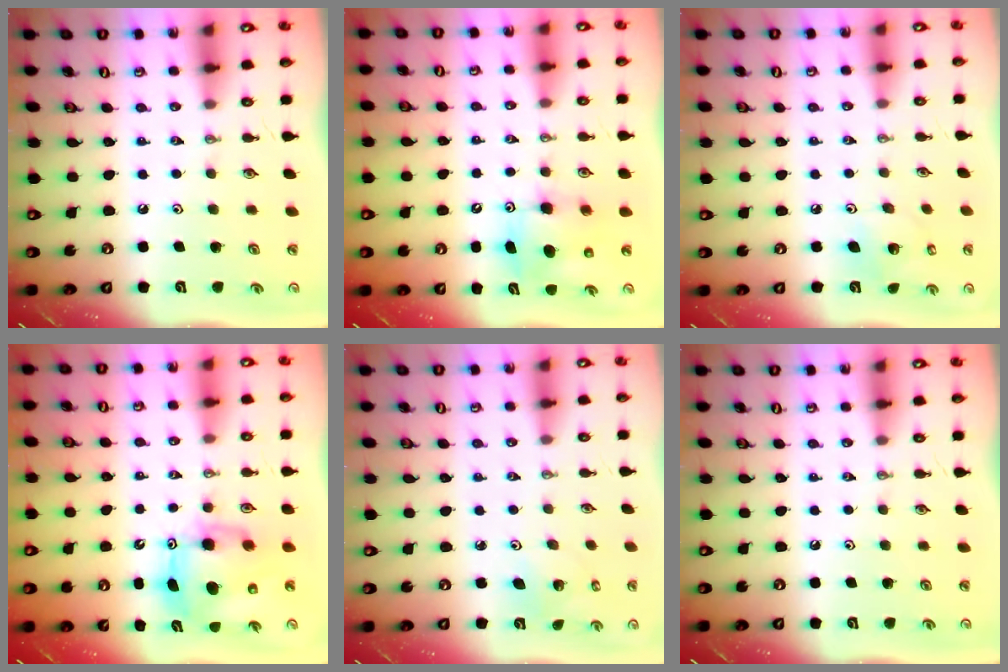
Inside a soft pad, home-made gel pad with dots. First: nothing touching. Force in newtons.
{"total": 8.0, "press": 7.8, "slide": 1.8}
{"total": 5.5, "press": 5.5, "slide": 0.3}
{"total": 10.3, "press": 10.2, "slide": 0.8}
{"total": 5.0, "press": 4.9, "slide": 0.3}
{"total": 0.0}